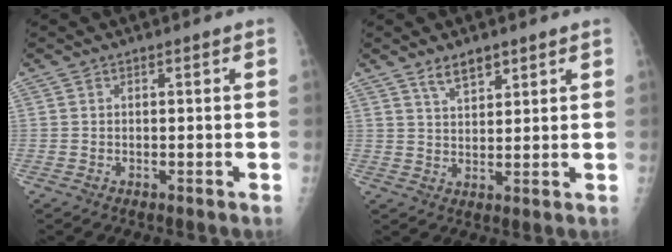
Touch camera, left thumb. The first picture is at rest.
{"total": 4.4, "force": [3.1, 1.9, 2.4], "torque": [-0.030, -0.020, 0.059]}